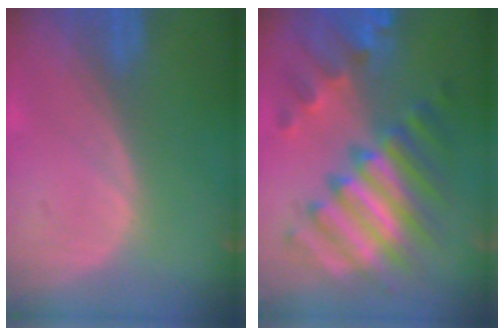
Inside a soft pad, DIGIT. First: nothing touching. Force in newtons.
{"total": 11.8, "press": 11.8, "slide": 1.2}